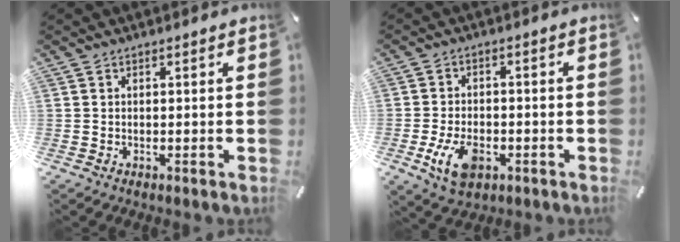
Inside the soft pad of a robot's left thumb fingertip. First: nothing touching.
{"total": 8.3, "force": [-3.0, 5.1, 5.8], "torque": [-0.120, 0.003, -0.056]}